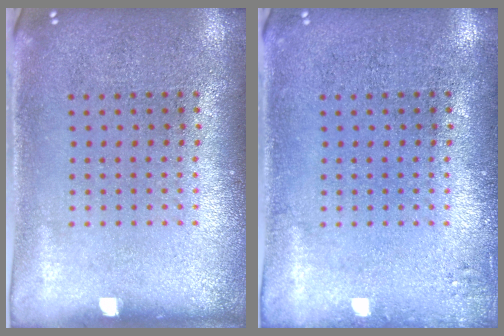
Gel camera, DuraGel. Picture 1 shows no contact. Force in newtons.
{"total": 1.0, "press": 1.0, "slide": 0.2}